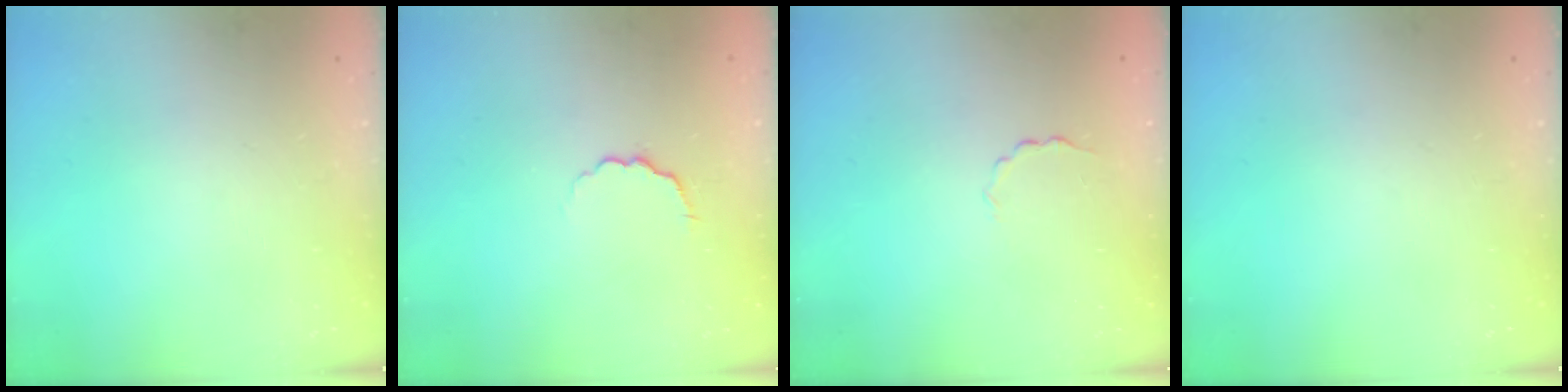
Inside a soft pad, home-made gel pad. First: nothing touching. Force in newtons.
{"total": 3.7, "press": 3.5, "slide": 1.1}
{"total": 2.0, "press": 1.9, "slide": 0.6}
{"total": 0.0}